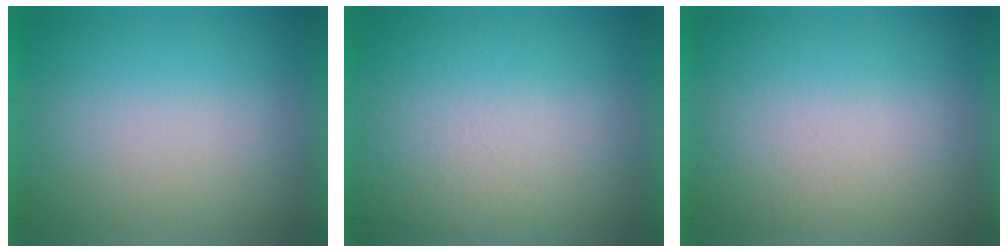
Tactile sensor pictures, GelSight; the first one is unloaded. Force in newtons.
{"total": 3.1}
{"total": 1.4}